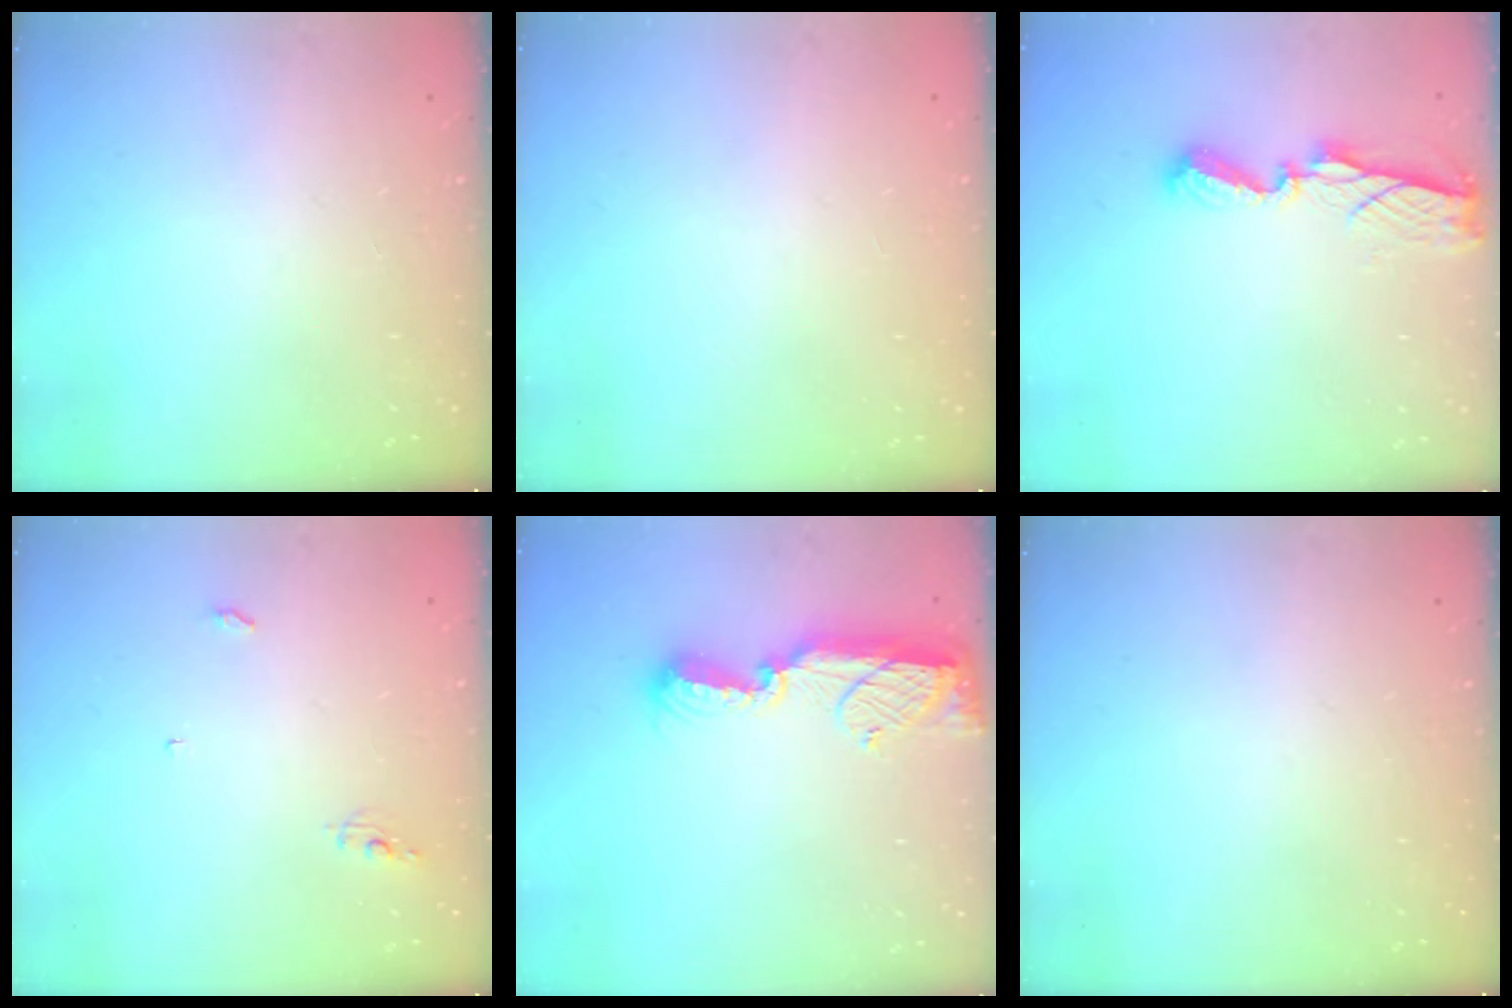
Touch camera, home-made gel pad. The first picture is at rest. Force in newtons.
{"total": 1.1, "press": 0.8, "slide": 0.7}
{"total": 7.5, "press": 7.5, "slide": 0.5}
{"total": 4.1, "press": 4.1, "slide": 0.3}
{"total": 13.3, "press": 12.2, "slide": 5.5}
{"total": 0.0}